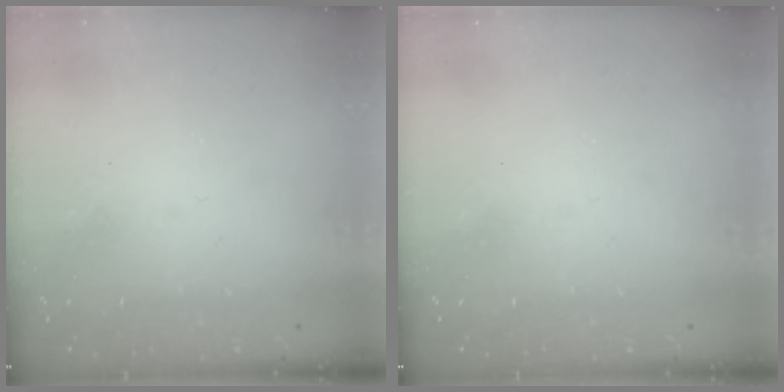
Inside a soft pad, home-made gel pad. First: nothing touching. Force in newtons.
{"total": 0.0}